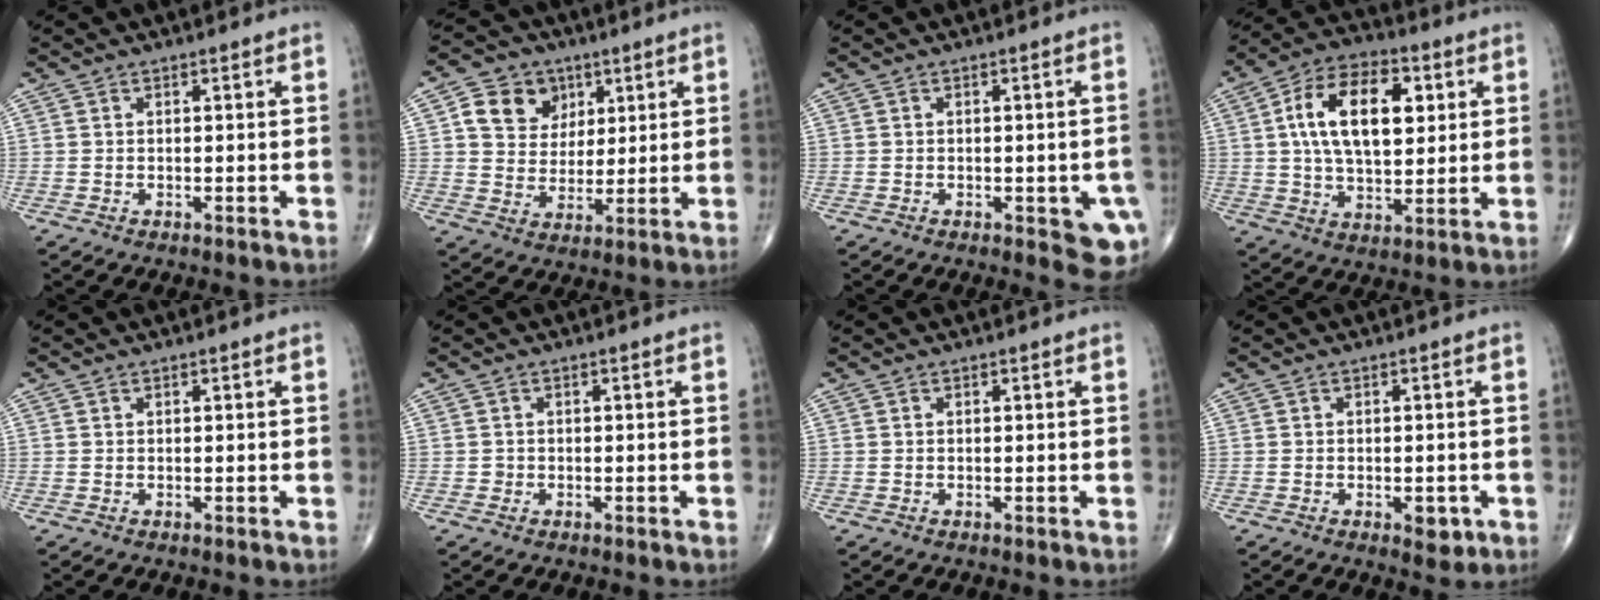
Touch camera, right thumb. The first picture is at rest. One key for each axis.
{"total": 8.0, "fx": 4.2, "fy": 5.0, "fz": 4.7, "tx": -0.067, "ty": -0.020, "tz": 0.084}
{"total": 7.0, "fx": -2.1, "fy": 2.8, "fz": 6.0, "tx": -0.047, "ty": -0.003, "tz": -0.021}
{"total": 17.3, "fx": 3.9, "fy": 9.5, "fz": 13.9, "tx": -0.221, "ty": 0.006, "tz": 0.065}
{"total": 0.0}
{"total": 0.6, "fx": -0.1, "fy": 0.6, "fz": 0.0, "tx": 0.002, "ty": 0.004, "tz": -0.003}
{"total": 0.0}
{"total": 3.2, "fx": -1.1, "fy": 1.7, "fz": 2.5, "tx": -0.020, "ty": 0.000, "tz": -0.009}